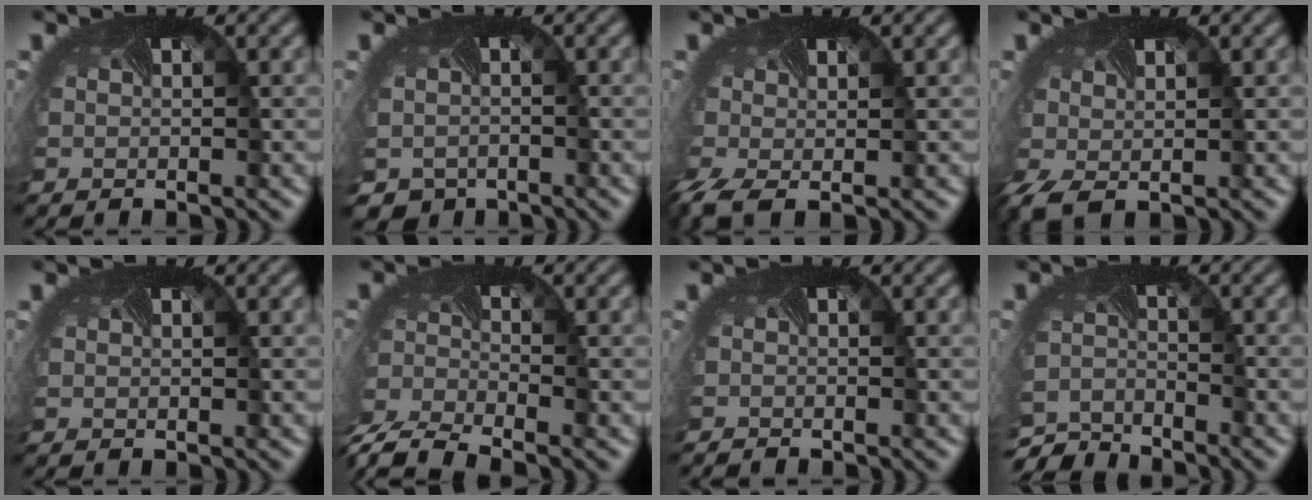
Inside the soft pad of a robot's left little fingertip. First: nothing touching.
{"total": 2.7, "force": [-2.0, 1.8, 0.3], "torque": [-0.007, -0.024, -0.029]}
{"total": 3.6, "force": [-2.0, 1.2, 2.7], "torque": [-0.083, -0.020, -0.038]}
{"total": 2.2, "force": [-0.9, 0.7, 1.8], "torque": [-0.065, -0.008, -0.015]}
{"total": 0.0}
{"total": 7.2, "force": [-6.5, 2.0, 2.5], "torque": [-0.070, -0.043, -0.109]}
{"total": 1.1, "force": [-1.0, -0.4, -0.3], "torque": [-0.002, -0.011, -0.019]}
{"total": 5.9, "force": [-5.8, 0.9, 0.3], "torque": [-0.017, -0.028, -0.111]}